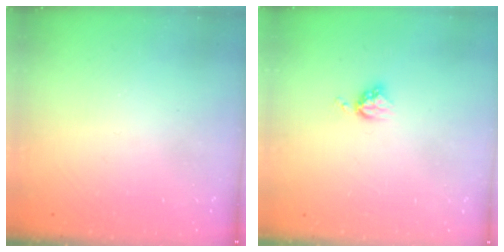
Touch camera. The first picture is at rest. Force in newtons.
{"total": 4.0, "press": 4.0, "slide": 0.5}